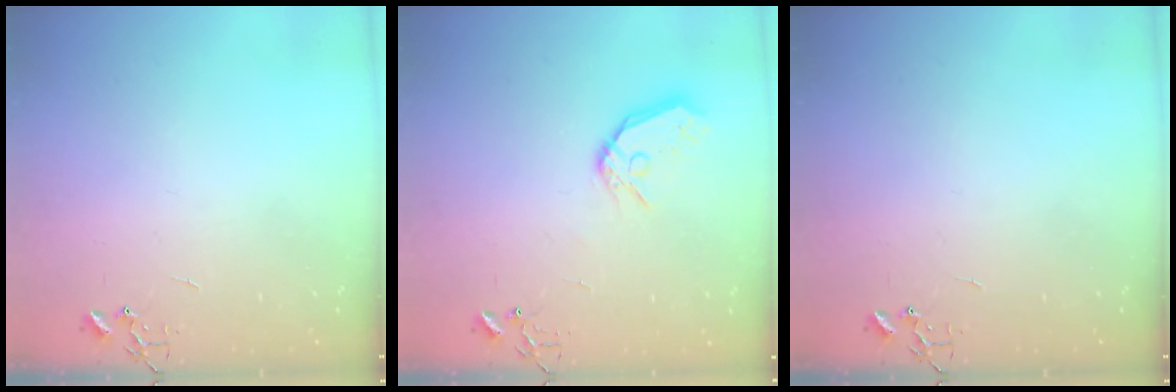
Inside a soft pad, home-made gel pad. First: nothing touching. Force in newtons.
{"total": 11.3, "press": 11.2, "slide": 1.5}
{"total": 0.0}